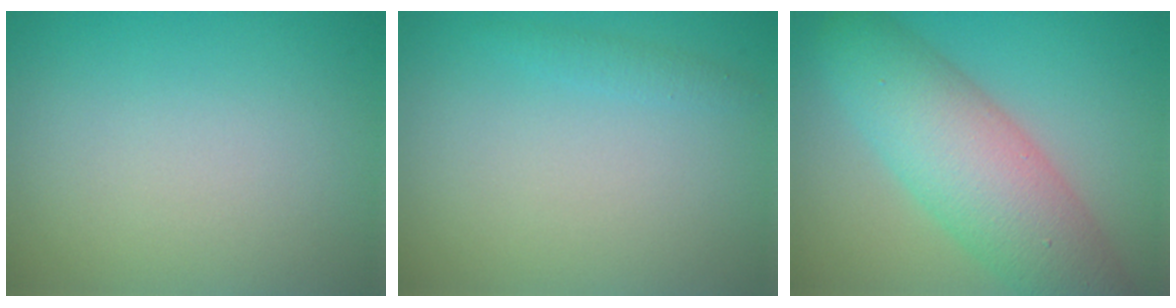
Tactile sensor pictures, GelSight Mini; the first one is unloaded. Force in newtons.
{"total": 0.9, "press": 0.9, "slide": 0.0}
{"total": 8.8, "press": 8.8, "slide": 0.3}